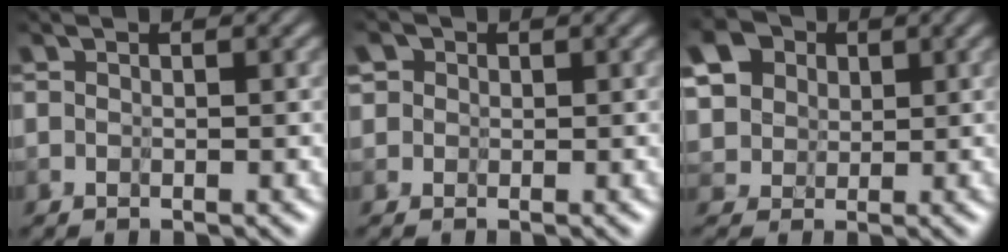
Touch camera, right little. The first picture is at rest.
{"total": 2.2, "force": [0.8, 2.1, 0.3], "torque": [-0.019, 0.022, -0.018]}
{"total": 8.3, "force": [5.6, 5.2, 3.4], "torque": [-0.086, 0.022, 0.064]}